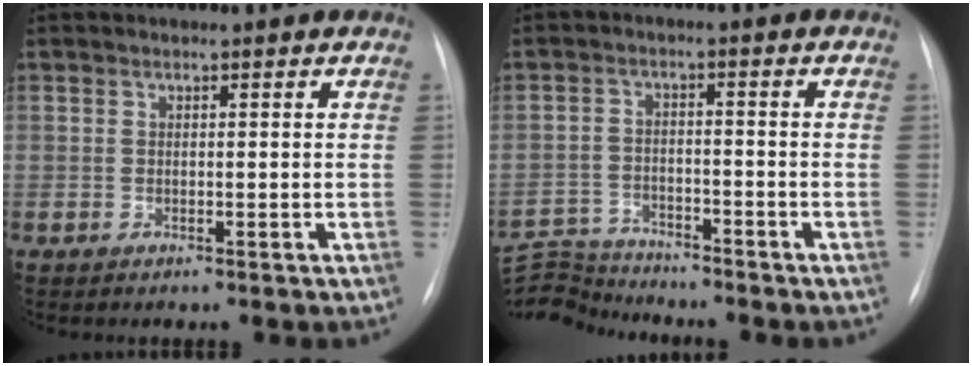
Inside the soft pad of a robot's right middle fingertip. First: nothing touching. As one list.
[{"total": 8.9, "force": [-8.9, 0.9, 0.0], "torque": [-0.010, 0.009, -0.164]}]